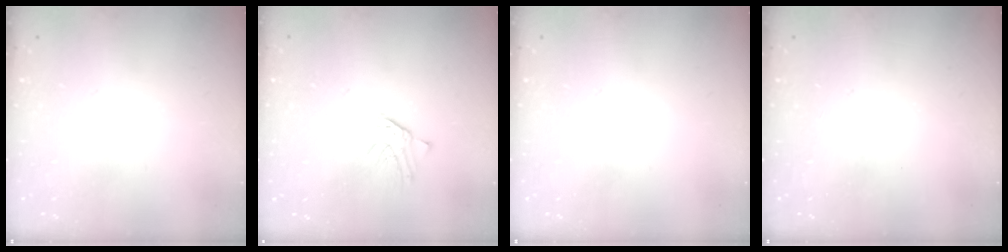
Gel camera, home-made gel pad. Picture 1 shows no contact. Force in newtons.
{"total": 1.6, "press": 1.6, "slide": 0.0}
{"total": 0.0}
{"total": 0.0}